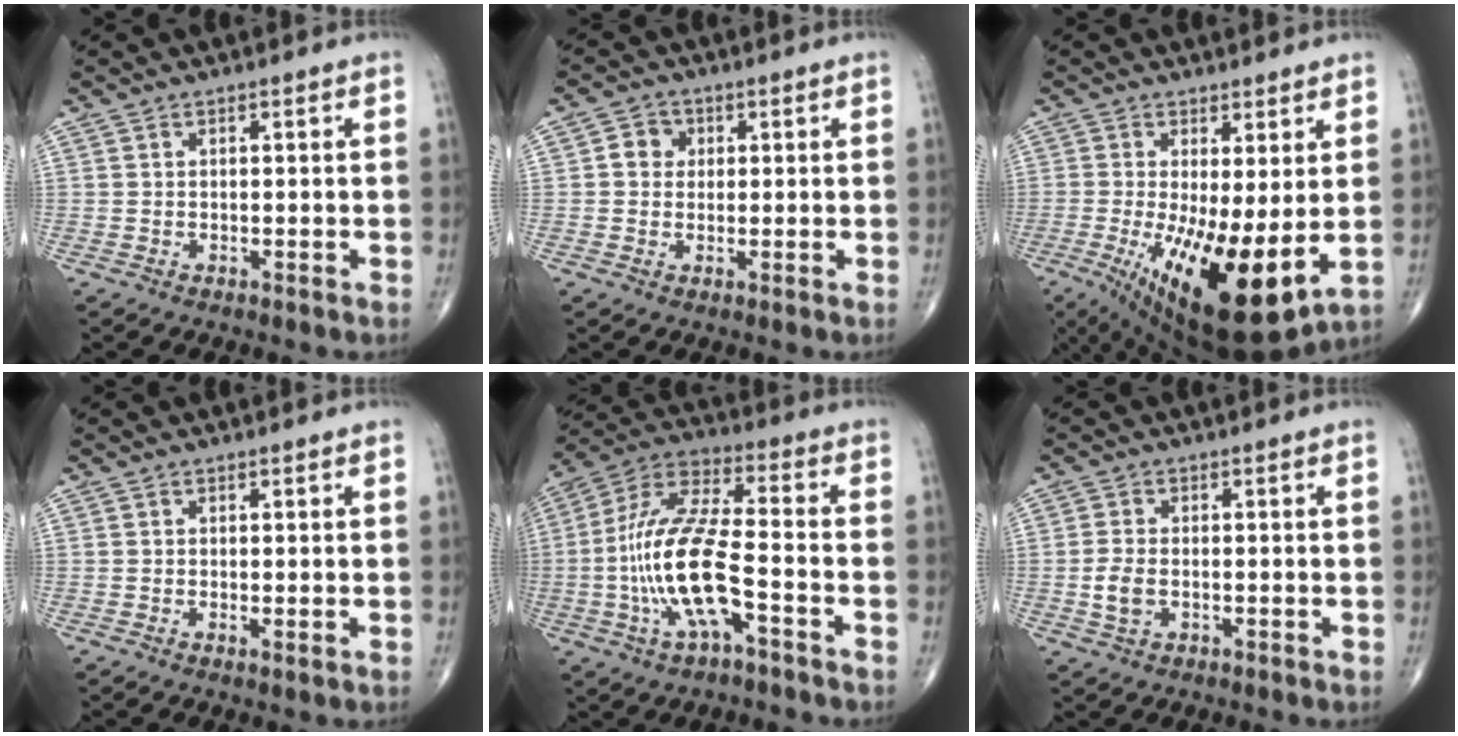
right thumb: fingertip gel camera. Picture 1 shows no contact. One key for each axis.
{"total": 3.6, "fx": 0.6, "fy": 3.2, "fz": 1.4, "tx": -0.001, "ty": 0.005, "tz": 0.004}
{"total": 17.4, "fx": -2.5, "fy": 5.9, "fz": 16.2, "tx": -0.270, "ty": -0.034, "tz": -0.017}
{"total": 0.7, "fx": -0.1, "fy": 0.1, "fz": 0.7, "tx": -0.016, "ty": -0.004, "tz": -0.002}
{"total": 16.4, "fx": -4.4, "fy": 5.2, "fz": 14.9, "tx": -0.313, "ty": 0.041, "tz": -0.084}
{"total": 3.8, "fx": -0.7, "fy": 2.3, "fz": 3.0, "tx": -0.064, "ty": 0.004, "tz": -0.014}